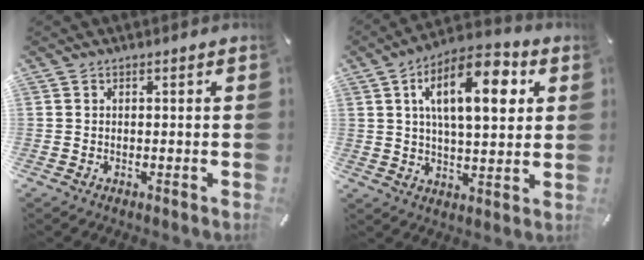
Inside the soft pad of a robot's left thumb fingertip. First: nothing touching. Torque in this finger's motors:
{"motor_torque": [1.59, 1.55, 1.89, -0.88, 0.23]}